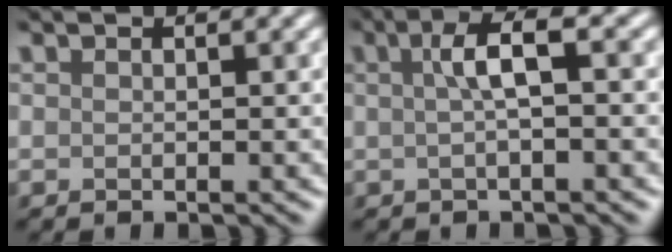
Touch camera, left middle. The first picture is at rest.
{"total": 3.3, "force": [0.4, 0.6, 3.2], "torque": [-0.058, 0.011, 0.005]}